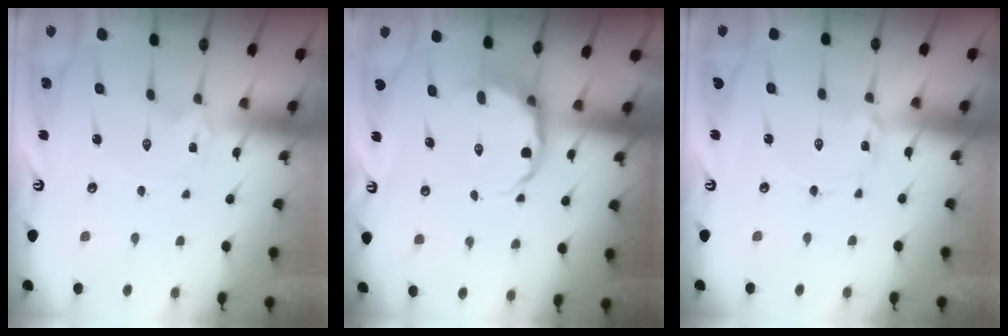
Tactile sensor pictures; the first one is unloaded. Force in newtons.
{"total": 9.2, "press": 8.9, "slide": 2.5}
{"total": 1.8, "press": 1.8, "slide": 0.1}